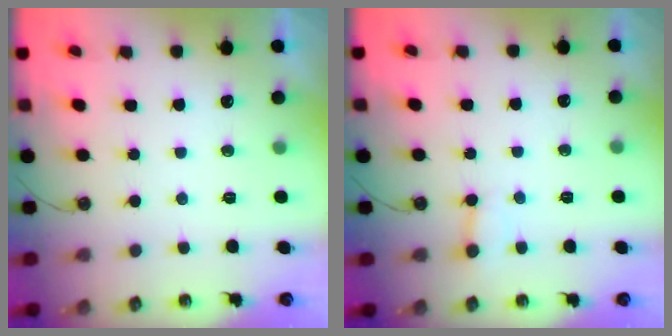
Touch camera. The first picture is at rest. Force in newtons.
{"total": 3.0, "press": 3.0, "slide": 0.3}